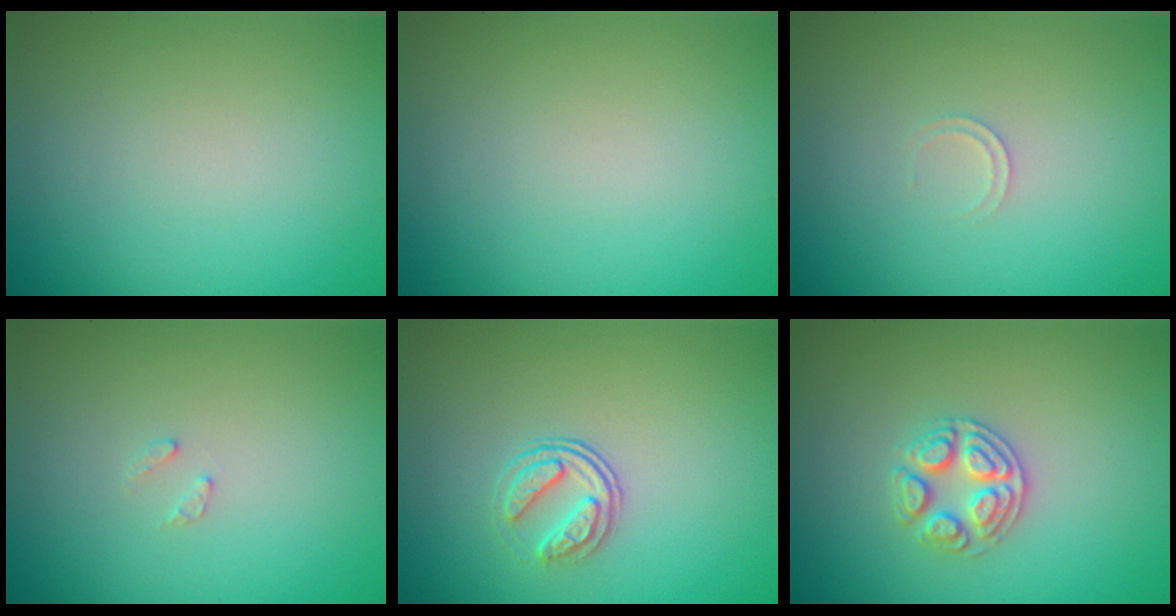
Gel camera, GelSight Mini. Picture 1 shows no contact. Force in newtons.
{"total": 0.0}
{"total": 0.7, "press": 0.7, "slide": 0.1}
{"total": 0.8, "press": 0.7, "slide": 0.1}
{"total": 2.3, "press": 1.7, "slide": 1.6}
{"total": 2.7, "press": 2.6, "slide": 0.7}